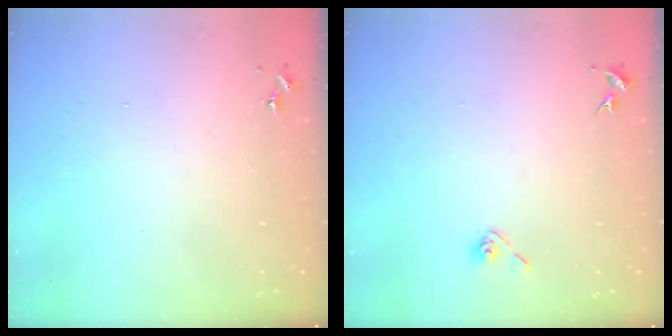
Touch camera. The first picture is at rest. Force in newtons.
{"total": 4.4, "press": 3.9, "slide": 2.0}